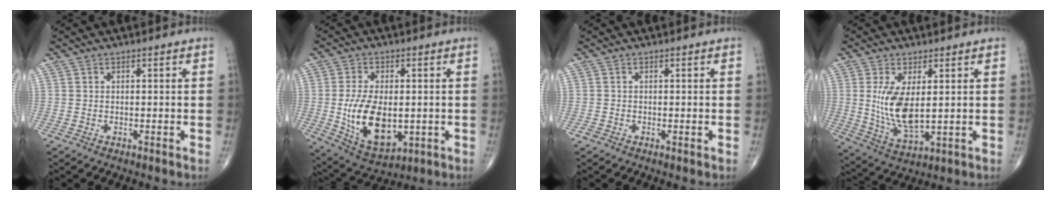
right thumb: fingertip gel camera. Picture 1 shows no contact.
{"total": 14.2, "force": [-1.4, 7.9, 11.7], "torque": [-0.199, -0.013, -0.005]}
{"total": 0.6, "force": [-0.3, 0.4, 0.4], "torque": [-0.005, -0.002, -0.009]}
{"total": 10.5, "force": [1.4, 4.6, 9.4], "torque": [-0.179, -0.023, 0.040]}